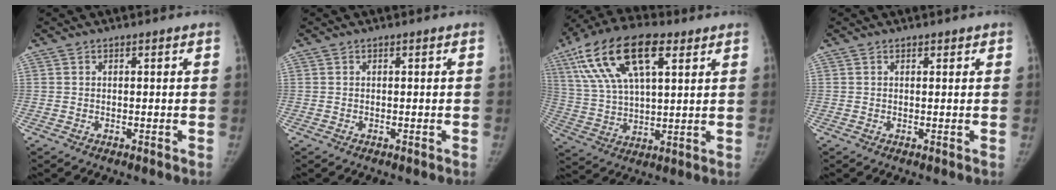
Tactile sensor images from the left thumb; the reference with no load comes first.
{"total": 0.0}
{"total": 20.1, "force": [9.4, 9.0, 15.4], "torque": [-0.288, 0.000, 0.173]}
{"total": 1.0, "force": [0.8, 0.6, 0.3], "torque": [0.004, -0.004, 0.008]}